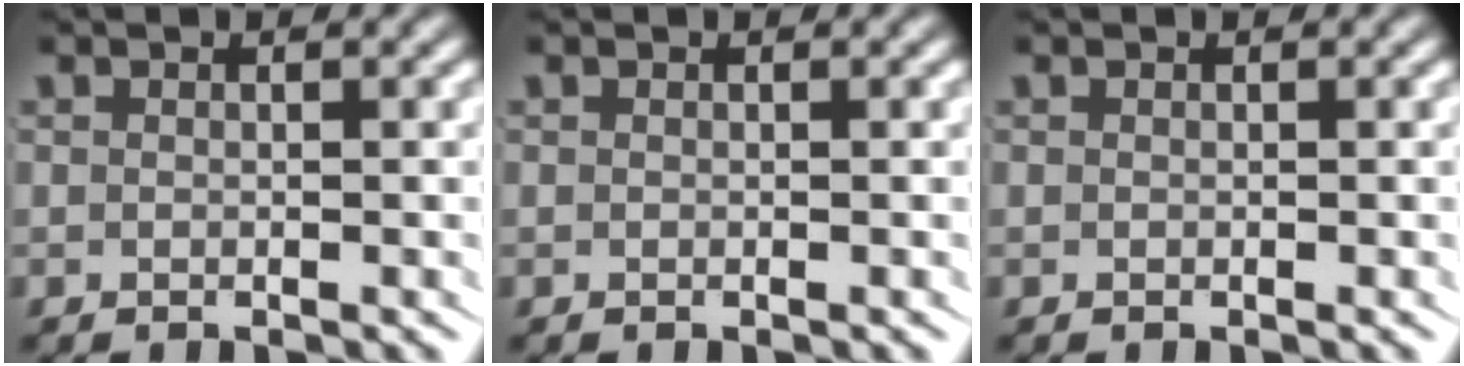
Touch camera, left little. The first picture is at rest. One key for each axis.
{"total": 0.0}
{"total": 0.0}